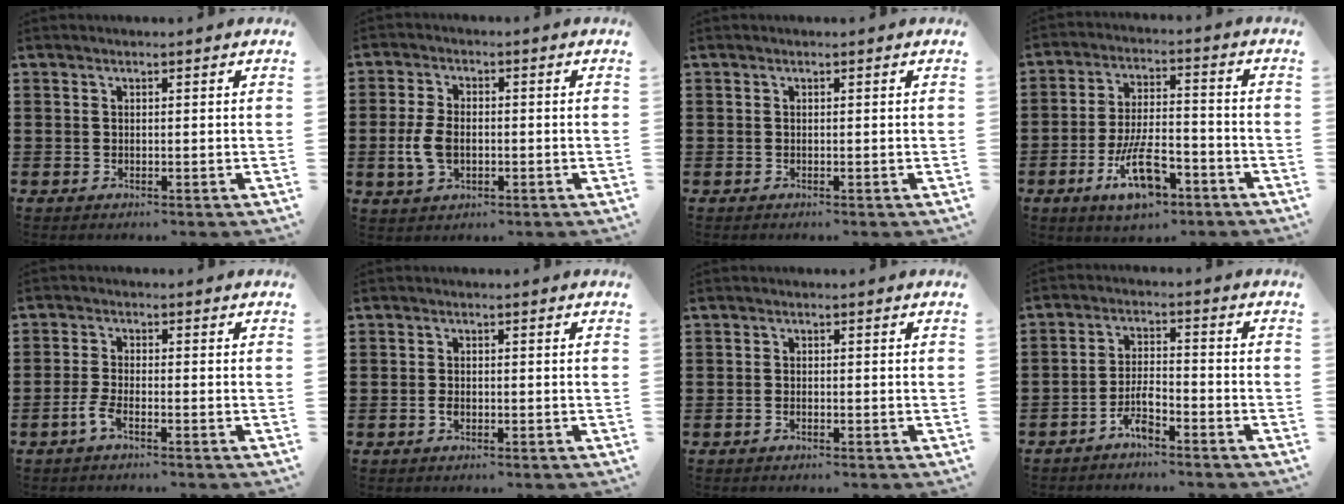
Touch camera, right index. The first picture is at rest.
{"total": 5.1, "force": [-0.9, 3.1, 3.9], "torque": [-0.101, -0.003, -0.023]}
{"total": 0.0}
{"total": 10.3, "force": [-5.0, 4.0, 8.1], "torque": [-0.158, 0.007, -0.089]}
{"total": 2.8, "force": [-1.7, 0.5, 2.2], "torque": [-0.059, -0.006, -0.037]}
{"total": 1.3, "force": [-0.5, 0.8, 0.8], "torque": [-0.017, -0.001, -0.010]}
{"total": 0.8, "force": [-0.6, 0.3, 0.4], "torque": [-0.011, -0.004, -0.011]}
{"total": 4.3, "force": [-3.2, 0.8, 2.7], "torque": [-0.064, 0.003, -0.063]}